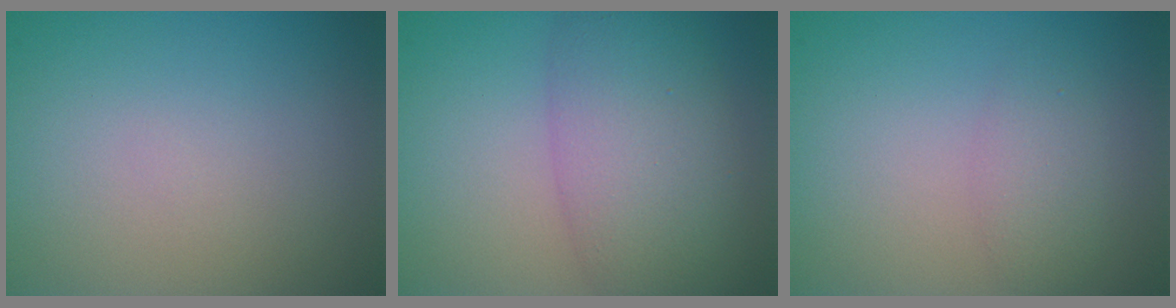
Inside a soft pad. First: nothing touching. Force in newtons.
{"total": 7.1, "press": 7.1, "slide": 0.2}
{"total": 1.8, "press": 1.8, "slide": 0.1}